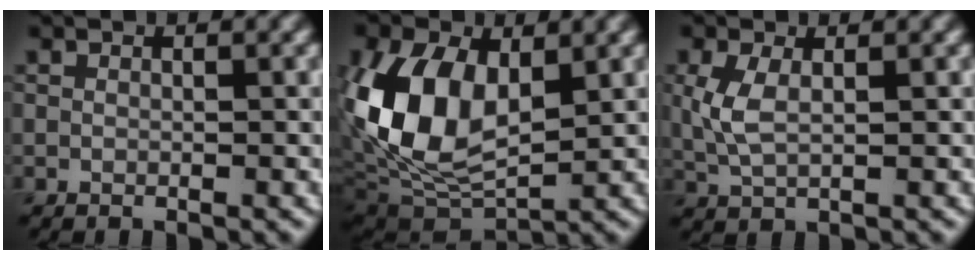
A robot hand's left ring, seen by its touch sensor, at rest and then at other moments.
{"total": 9.5, "force": [1.6, 5.9, 7.2], "torque": [-0.156, -0.006, 0.029]}
{"total": 3.0, "force": [0.5, 1.5, 2.6], "torque": [-0.065, 0.000, 0.013]}